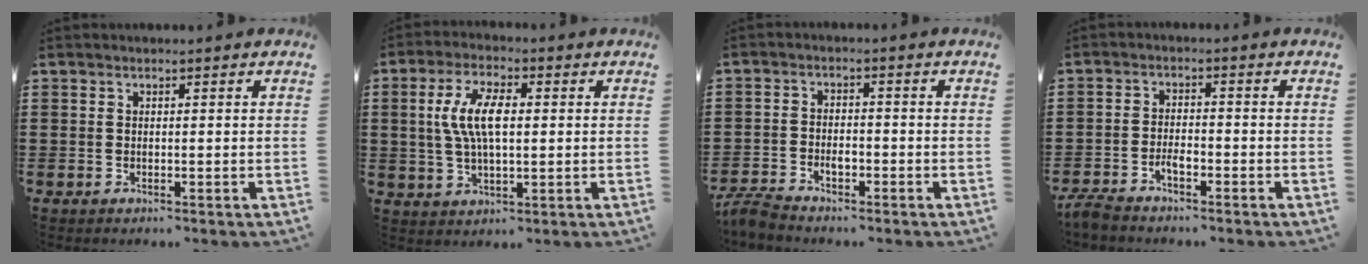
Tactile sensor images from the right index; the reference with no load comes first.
{"total": 7.9, "force": [0.8, 3.3, 7.2], "torque": [-0.160, 0.005, 0.006]}
{"total": 2.9, "force": [-2.3, 1.2, 1.4], "torque": [-0.033, 0.005, -0.047]}
{"total": 3.0, "force": [-2.4, 0.9, 1.6], "torque": [-0.036, 0.006, -0.049]}